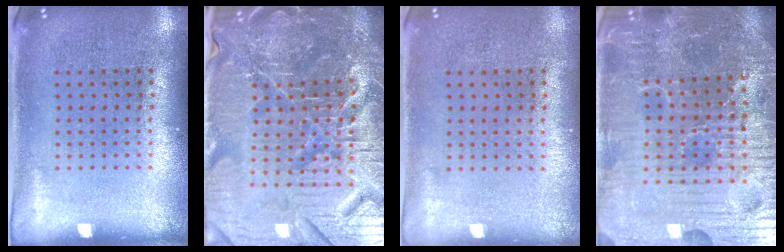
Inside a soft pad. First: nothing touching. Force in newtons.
{"total": 6.9, "press": 6.2, "slide": 3.0}
{"total": 0.0}
{"total": 5.6, "press": 5.3, "slide": 1.6}